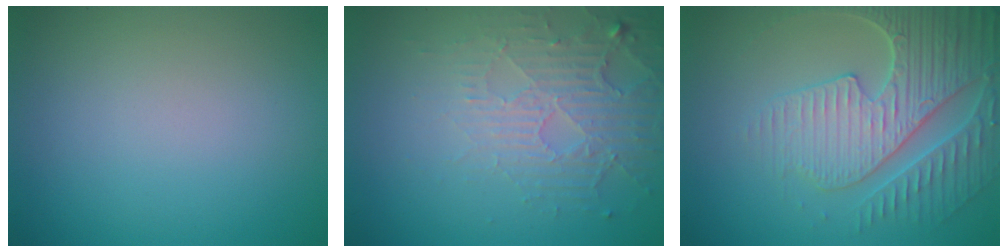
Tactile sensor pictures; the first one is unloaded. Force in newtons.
{"total": 5.2, "press": 3.4, "slide": 4.0}
{"total": 6.4, "press": 5.4, "slide": 3.5}